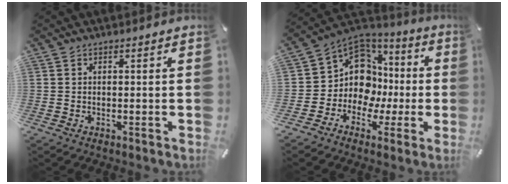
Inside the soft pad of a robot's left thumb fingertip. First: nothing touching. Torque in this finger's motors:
{"motor_torque": [0.02, 0.90, 0.10, 0.14, 0.06]}